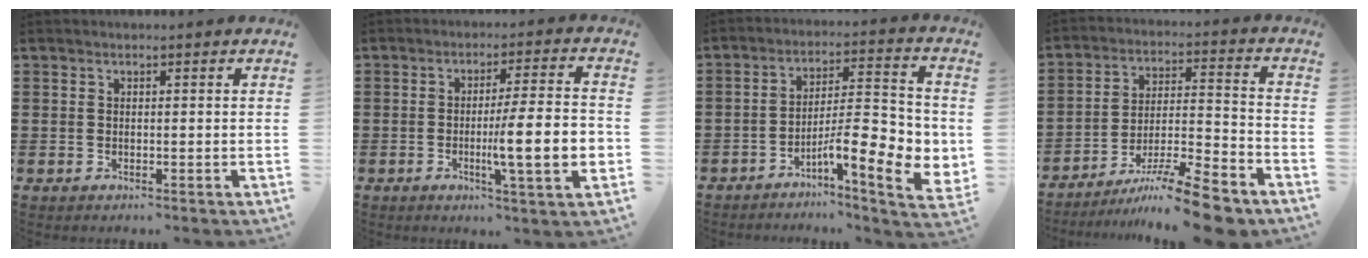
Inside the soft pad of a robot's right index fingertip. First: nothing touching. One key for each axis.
{"total": 10.7, "fx": -2.2, "fy": 0.9, "fz": 10.4, "tx": -0.163, "ty": -0.013, "tz": -0.043}
{"total": 10.2, "fx": -3.8, "fy": 2.4, "fz": 9.2, "tx": -0.138, "ty": -0.019, "tz": -0.069}
{"total": 11.2, "fx": -9.1, "fy": 0.8, "fz": 6.5, "tx": -0.096, "ty": 0.026, "tz": -0.174}